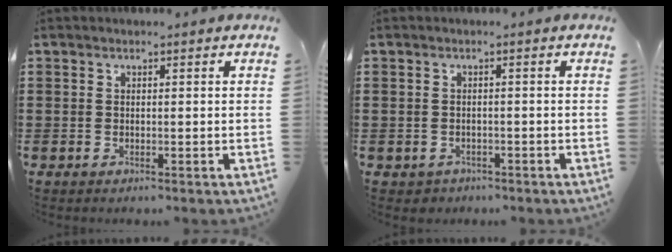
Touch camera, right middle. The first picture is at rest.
{"total": 0.8, "force": [-0.6, 0.5, -0.1], "torque": [-0.003, 0.003, -0.015]}